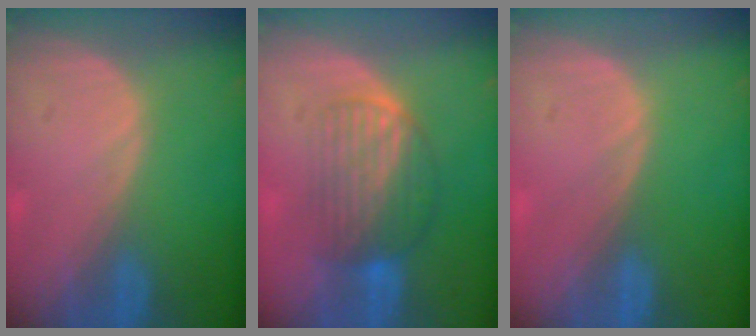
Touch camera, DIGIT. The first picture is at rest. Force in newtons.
{"total": 6.8, "press": 6.5, "slide": 2.0}
{"total": 0.0}